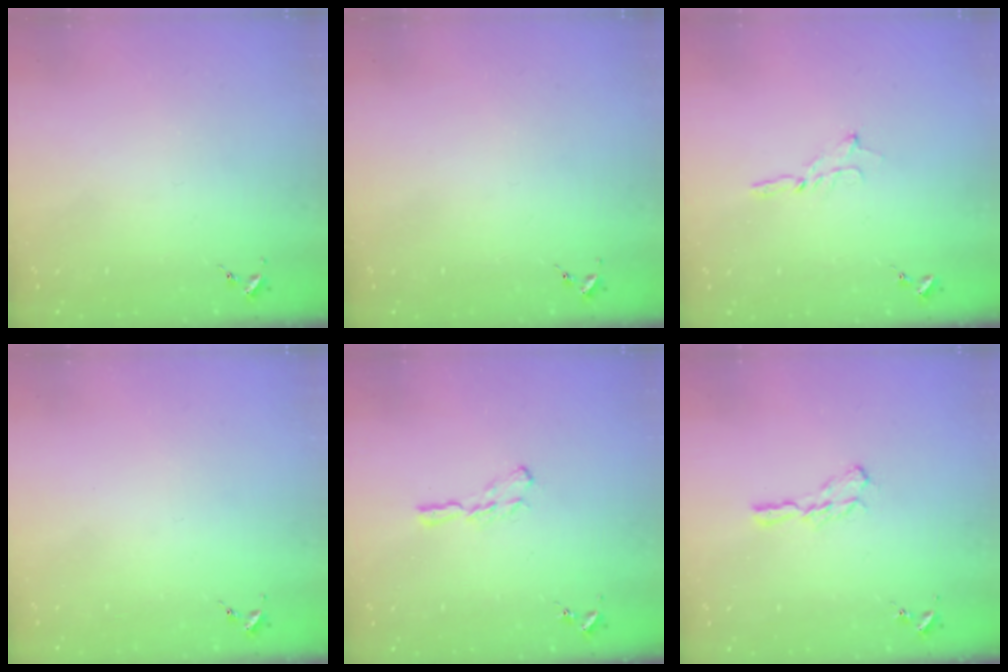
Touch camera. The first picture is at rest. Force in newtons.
{"total": 0.0}
{"total": 2.3, "press": 2.3, "slide": 0.2}
{"total": 0.0}
{"total": 5.8, "press": 5.8, "slide": 0.5}
{"total": 5.7, "press": 5.7, "slide": 0.4}